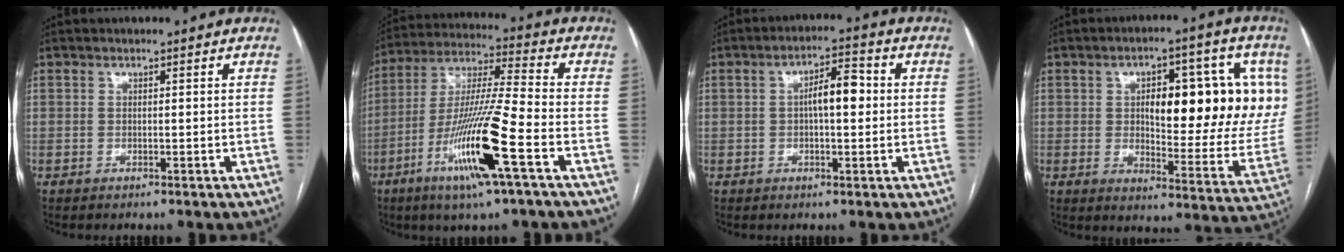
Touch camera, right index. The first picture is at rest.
{"total": 16.1, "force": [-6.7, -0.2, 14.7], "torque": [-0.294, -0.015, -0.126]}
{"total": 5.9, "force": [0.4, 1.9, 5.5], "torque": [-0.094, 0.019, 0.004]}
{"total": 19.7, "force": [3.9, 7.0, 18.0], "torque": [-0.224, 0.013, 0.058]}